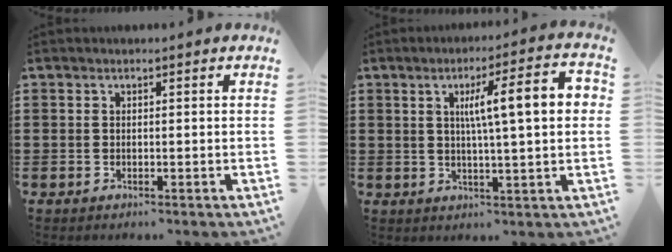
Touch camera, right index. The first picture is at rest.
{"total": 10.2, "force": [2.1, 1.5, 9.8], "torque": [-0.170, 0.004, 0.025]}